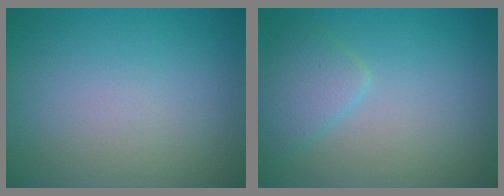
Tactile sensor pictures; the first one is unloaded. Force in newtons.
{"total": 2.6, "press": 2.6, "slide": 0.1}